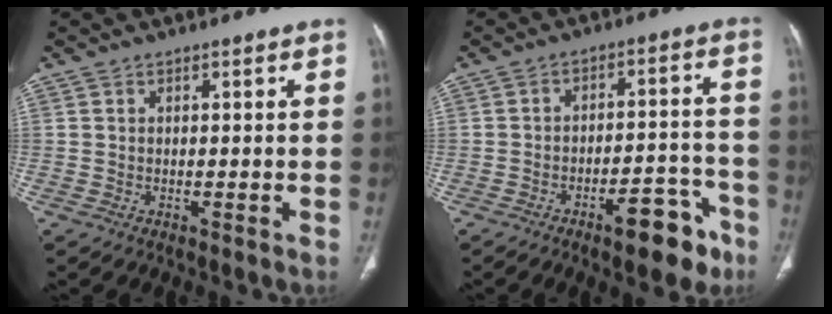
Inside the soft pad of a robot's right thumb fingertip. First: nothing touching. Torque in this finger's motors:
{"motor_torque": [1.40, 1.64, 0.04, -0.17, 0.22]}